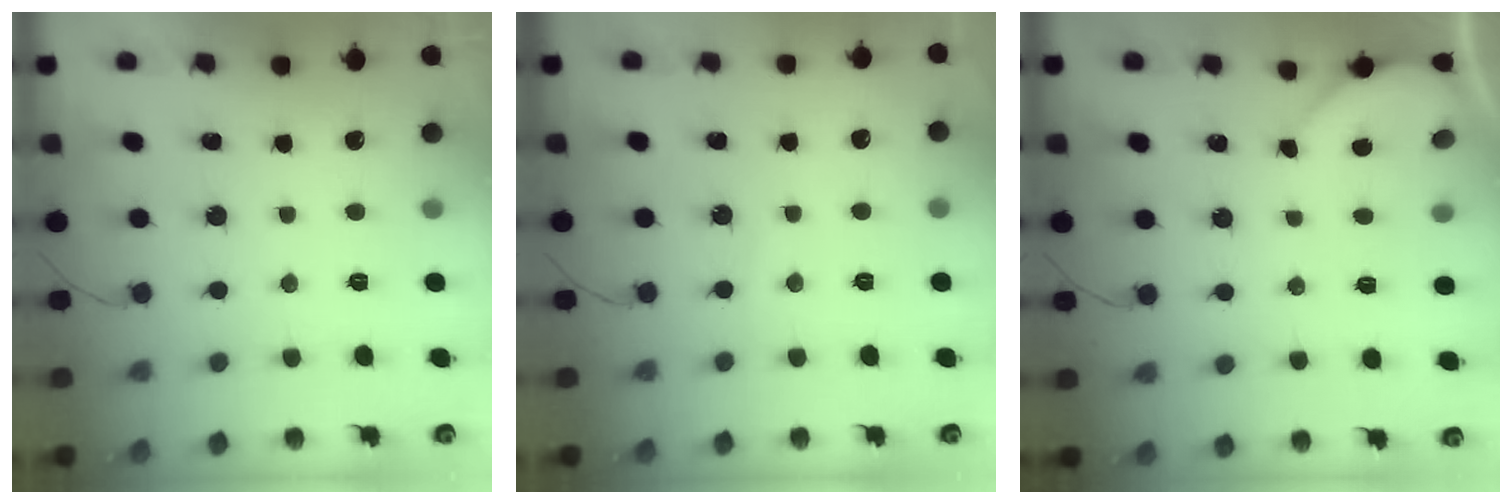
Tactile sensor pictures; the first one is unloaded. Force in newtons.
{"total": 2.3, "press": 2.2, "slide": 0.3}
{"total": 2.1, "press": 2.1, "slide": 0.2}